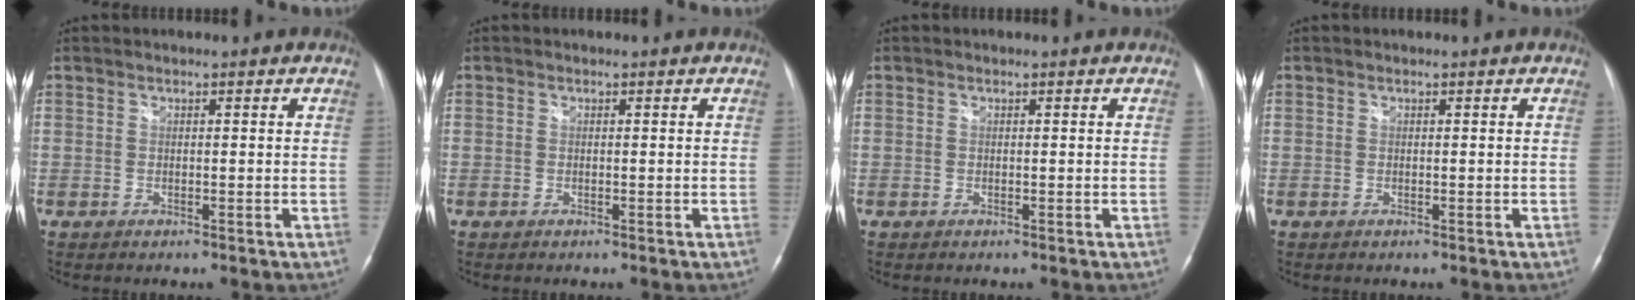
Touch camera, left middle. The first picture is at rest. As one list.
[{"total": 0.0}, {"total": 0.0}, {"total": 0.0}]